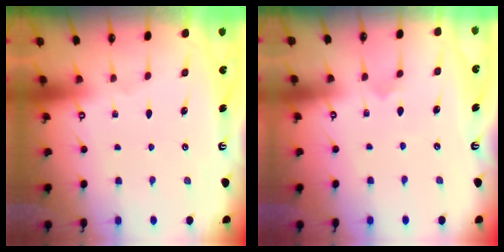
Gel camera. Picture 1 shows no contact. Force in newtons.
{"total": 4.8, "press": 4.8, "slide": 0.3}